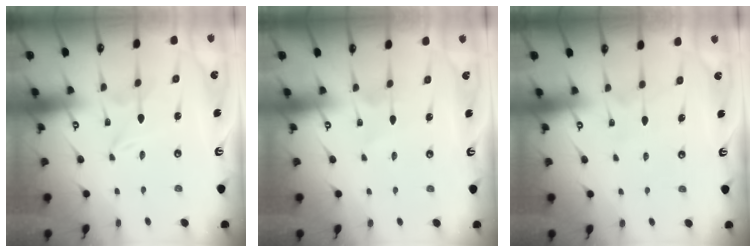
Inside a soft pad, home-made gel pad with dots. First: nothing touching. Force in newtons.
{"total": 3.1, "press": 3.0, "slide": 0.4}
{"total": 4.3, "press": 4.3, "slide": 0.5}